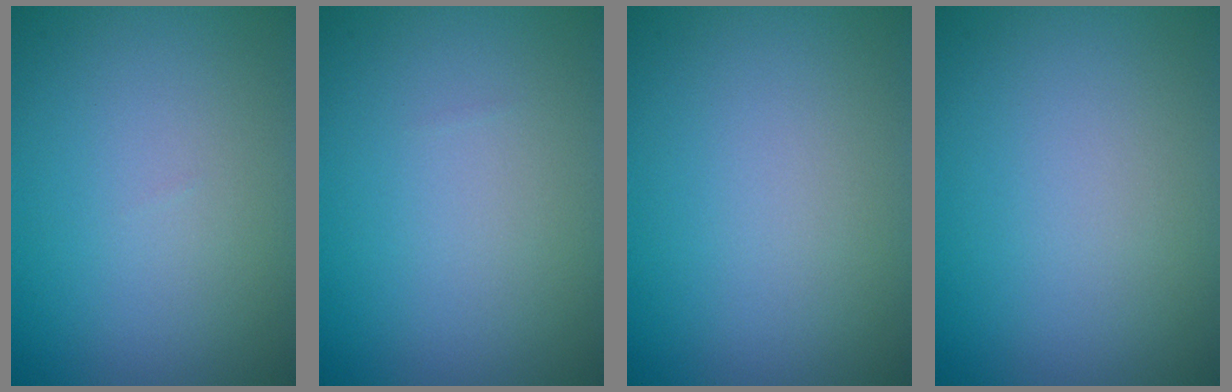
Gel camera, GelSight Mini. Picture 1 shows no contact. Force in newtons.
{"total": 0.0}
{"total": 0.0}
{"total": 0.0}